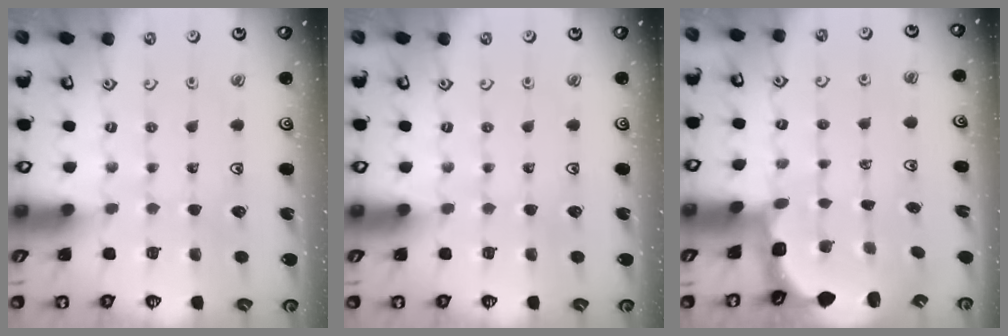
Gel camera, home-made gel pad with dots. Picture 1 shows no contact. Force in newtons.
{"total": 0.0}
{"total": 2.8, "press": 2.2, "slide": 1.7}